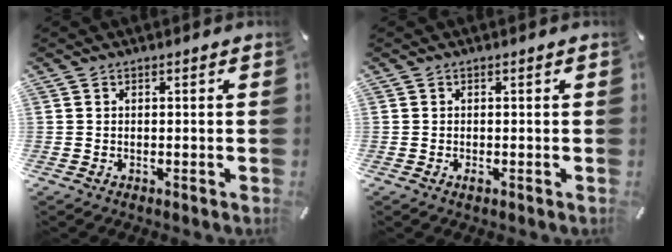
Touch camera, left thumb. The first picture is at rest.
{"total": 0.6, "force": [-0.2, 0.2, 0.5], "torque": [-0.009, -0.004, -0.003]}